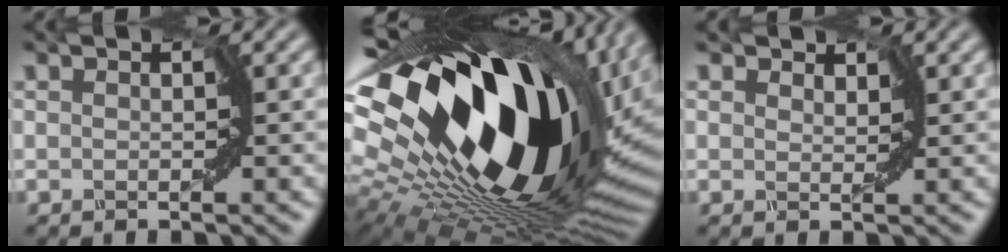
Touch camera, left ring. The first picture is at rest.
{"total": 21.0, "force": [5.4, 10.5, 17.3], "torque": [-0.315, -0.034, 0.111]}
{"total": 1.6, "force": [1.4, 0.7, 0.5], "torque": [-0.017, 0.001, 0.015]}